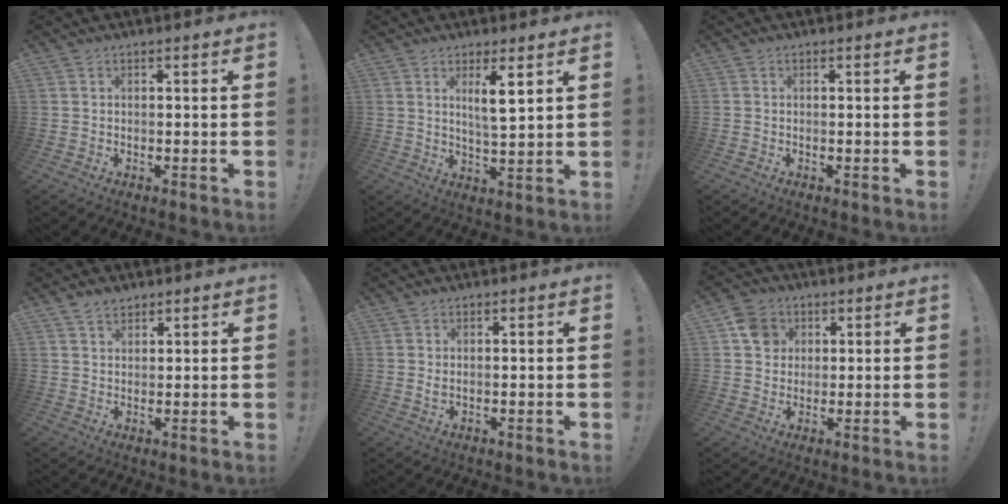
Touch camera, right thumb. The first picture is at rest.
{"total": 6.9, "force": [3.4, 0.7, 6.0], "torque": [-0.099, -0.016, 0.051]}
{"total": 0.0}
{"total": 3.6, "force": [2.7, 2.1, 1.0], "torque": [-0.010, -0.015, 0.049]}
{"total": 1.3, "force": [0.3, 0.6, 1.2], "torque": [-0.015, -0.001, 0.003]}
{"total": 7.8, "force": [2.7, 6.9, 2.4], "torque": [-0.031, -0.003, 0.056]}